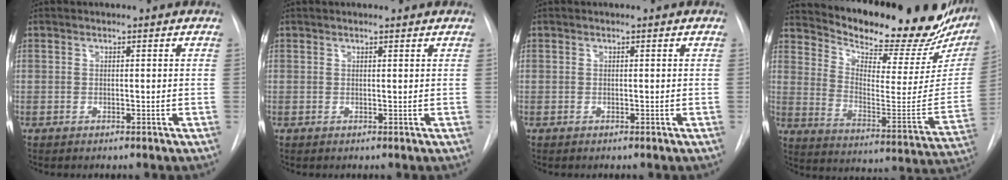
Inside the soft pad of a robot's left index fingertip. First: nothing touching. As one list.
[{"total": 1.3, "force": [1.2, 0.3, 0.5], "torque": [-0.012, 0.012, 0.016]}, {"total": 0.0}, {"total": 27.5, "force": [23.9, 7.0, 11.8], "torque": [-0.190, -0.074, 0.313]}]